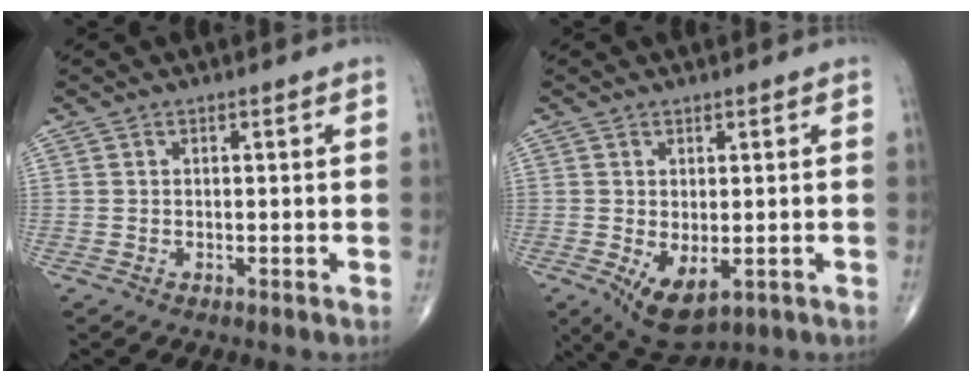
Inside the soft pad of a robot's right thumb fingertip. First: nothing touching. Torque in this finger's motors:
{"motor_torque": [-0.33, 0.64, 0.55, 0.16, 0.07]}